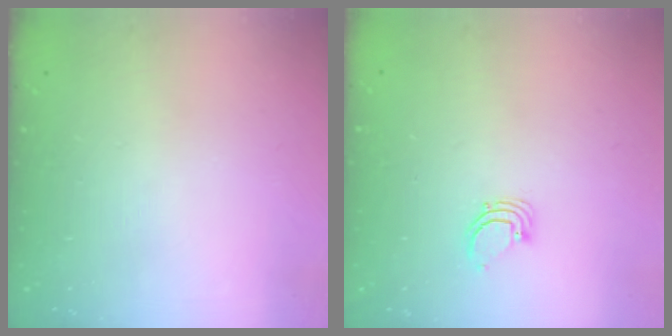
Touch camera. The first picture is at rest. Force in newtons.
{"total": 2.5, "press": 2.5, "slide": 0.1}